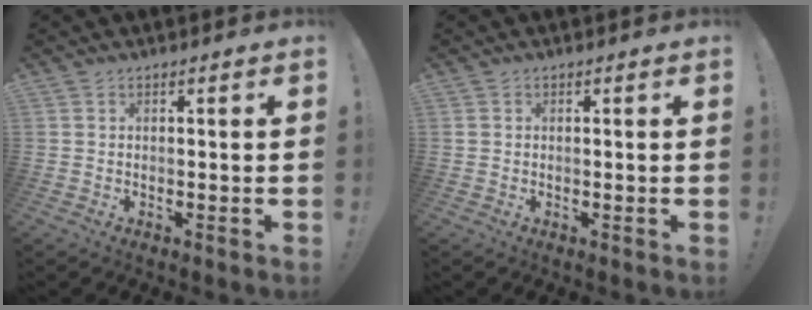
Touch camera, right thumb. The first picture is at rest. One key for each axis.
{"total": 0.5, "fx": 0.2, "fy": 0.5, "fz": 0.1, "tx": 0.000, "ty": 0.002, "tz": 0.003}